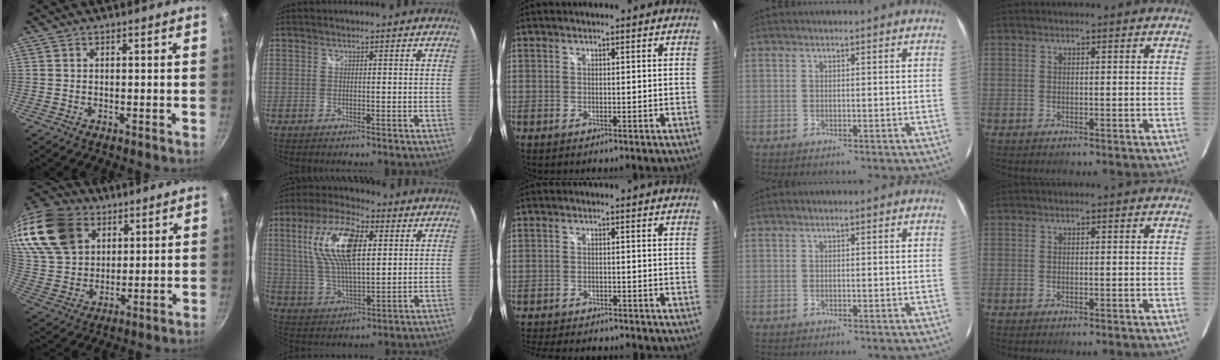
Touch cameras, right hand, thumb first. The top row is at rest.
{"thumb": {"total": 21.0, "force": [10.8, 14.8, 10.3], "torque": [-0.200, -0.018, 0.212]}, "index": {"total": 15.9, "force": [4.8, 6.5, 13.7], "torque": [-0.264, 0.016, 0.093]}, "middle": {"total": 10.9, "force": [-9.7, 2.9, 4.0], "torque": [-0.098, -0.013, -0.148]}}